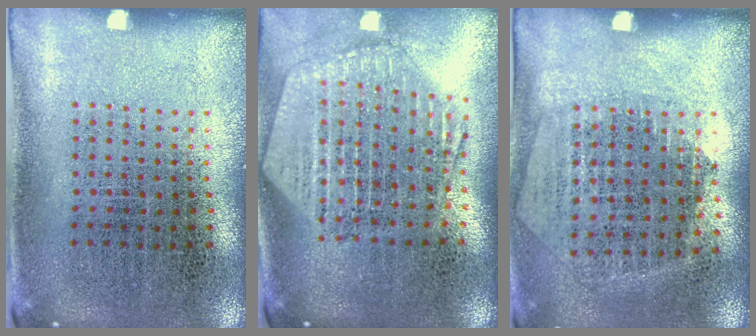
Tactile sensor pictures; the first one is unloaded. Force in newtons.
{"total": 2.6, "press": 2.1, "slide": 1.4}
{"total": 1.3, "press": 1.2, "slide": 0.6}